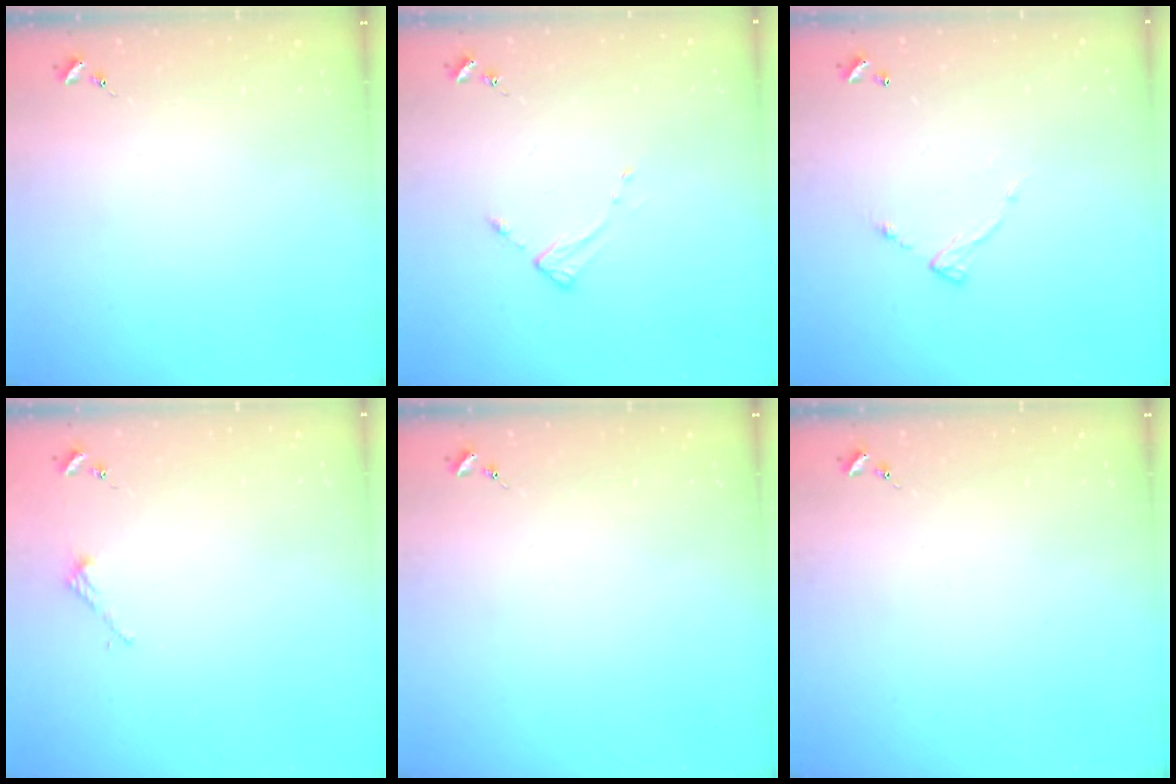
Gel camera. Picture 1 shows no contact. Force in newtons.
{"total": 2.6, "press": 2.6, "slide": 0.3}
{"total": 6.8, "press": 6.8, "slide": 0.2}
{"total": 2.2, "press": 2.2, "slide": 0.2}
{"total": 0.0}
{"total": 0.0}